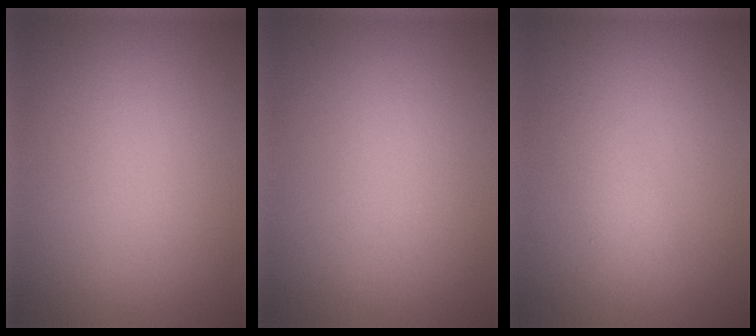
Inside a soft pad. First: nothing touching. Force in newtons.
{"total": 0.0}
{"total": 1.7, "press": 1.7, "slide": 0.0}